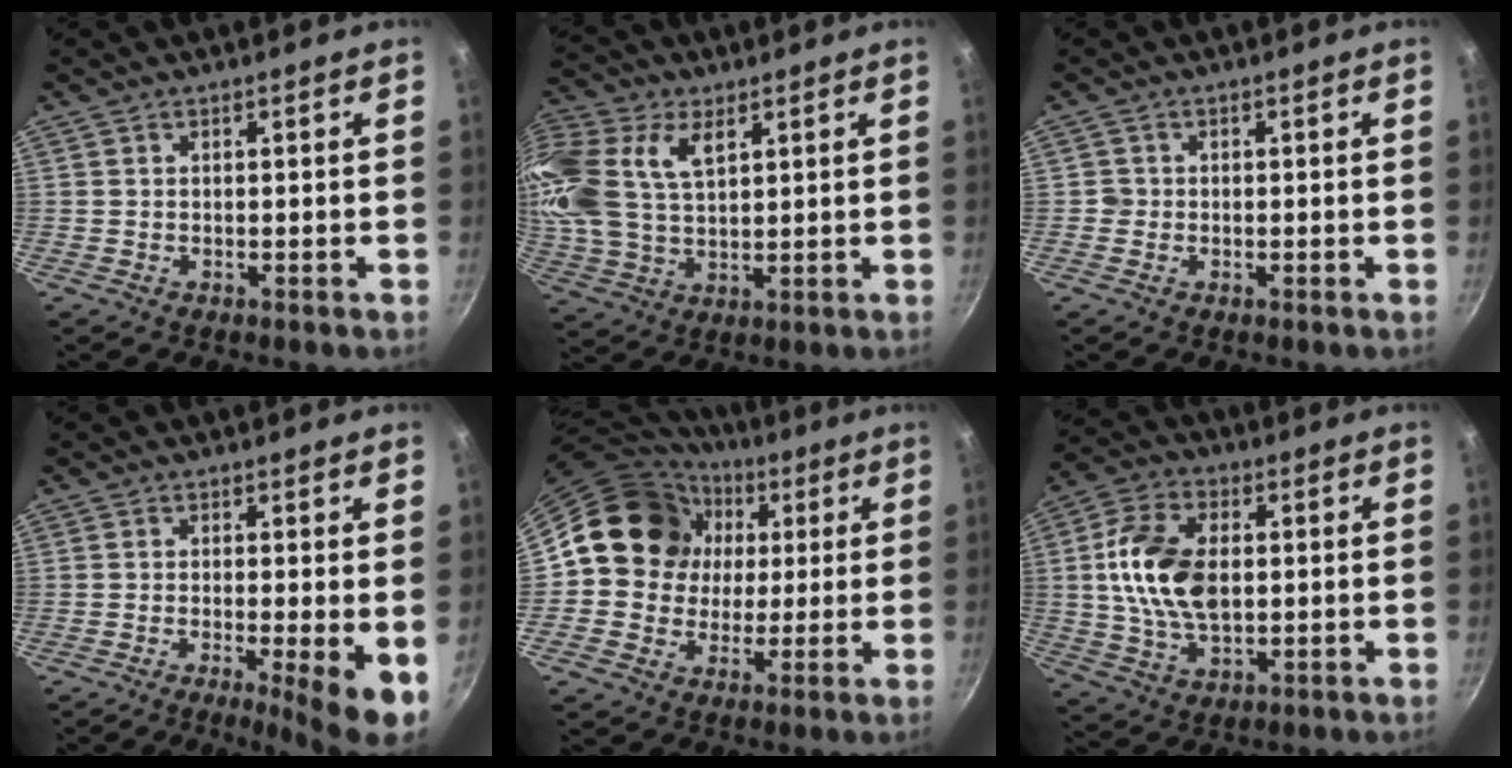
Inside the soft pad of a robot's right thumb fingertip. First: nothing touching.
{"total": 18.8, "force": [6.9, 11.9, 12.9], "torque": [-0.291, 0.006, 0.131]}
{"total": 1.4, "force": [-0.4, 1.4, 0.2], "torque": [0.002, 0.005, -0.008]}
{"total": 7.2, "force": [-1.5, 0.9, 7.0], "torque": [-0.103, -0.011, -0.023]}
{"total": 14.9, "force": [3.0, 13.4, 5.9], "torque": [-0.073, 0.010, 0.036]}
{"total": 14.8, "force": [1.3, 9.2, 11.5], "torque": [-0.198, 0.006, 0.018]}